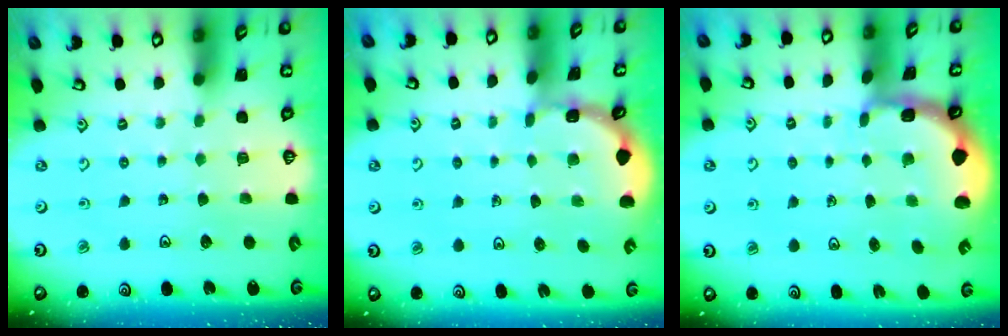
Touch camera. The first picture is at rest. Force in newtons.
{"total": 1.1, "press": 1.1, "slide": 0.2}
{"total": 1.6, "press": 1.4, "slide": 0.7}